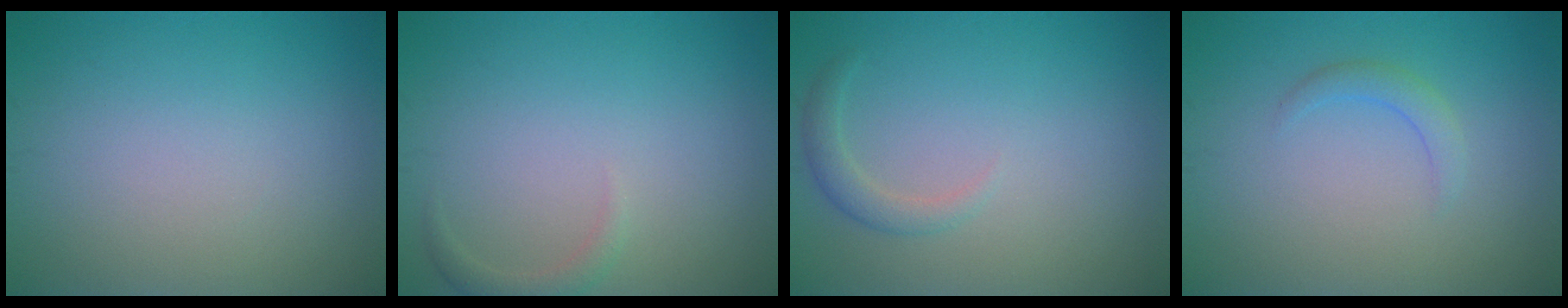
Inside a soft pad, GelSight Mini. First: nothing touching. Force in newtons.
{"total": 1.3, "press": 1.2, "slide": 0.2}
{"total": 1.5, "press": 1.5, "slide": 0.1}
{"total": 1.4, "press": 1.4, "slide": 0.0}